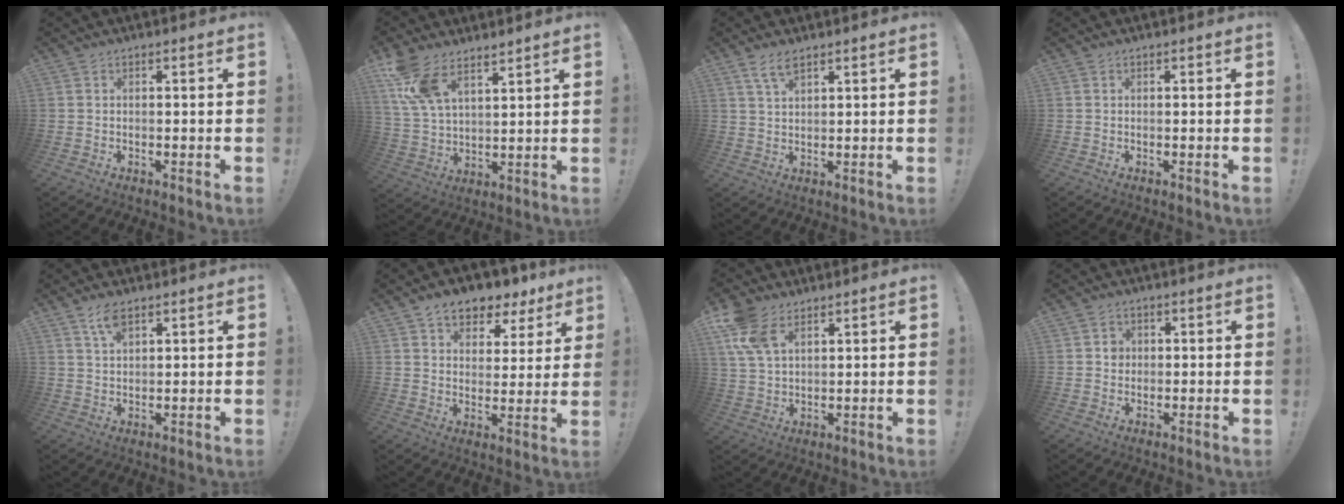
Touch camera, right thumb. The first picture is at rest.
{"total": 11.6, "force": [8.4, 5.1, 6.1], "torque": [-0.132, -0.034, 0.166]}
{"total": 4.8, "force": [3.2, 1.7, 3.1], "torque": [-0.058, -0.011, 0.058]}
{"total": 0.0}
{"total": 4.6, "force": [2.9, 1.8, 3.1], "torque": [-0.060, -0.008, 0.052]}
{"total": 8.6, "force": [6.0, 5.2, 3.3], "torque": [-0.046, -0.041, 0.115]}
{"total": 10.6, "force": [5.9, 6.0, 6.4], "torque": [-0.139, -0.016, 0.115]}
{"total": 2.7, "force": [0.1, 2.5, 1.0], "torque": [-0.004, 0.000, -0.003]}